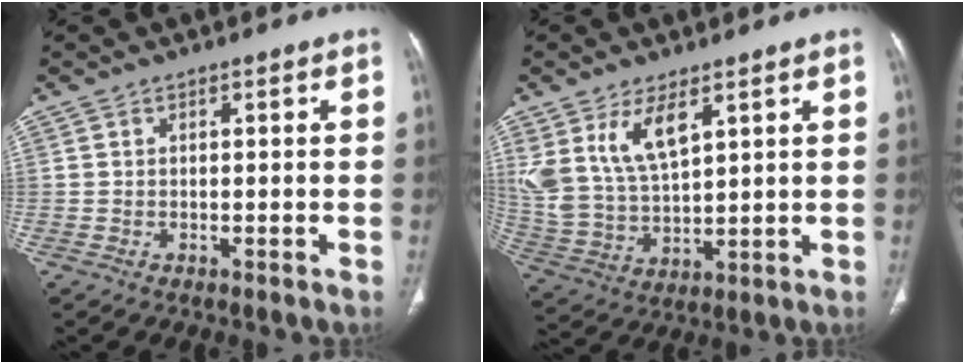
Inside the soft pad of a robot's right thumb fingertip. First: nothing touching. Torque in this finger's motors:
{"motor_torque": [0.09, 0.52, 0.85, 0.99, 0.11]}